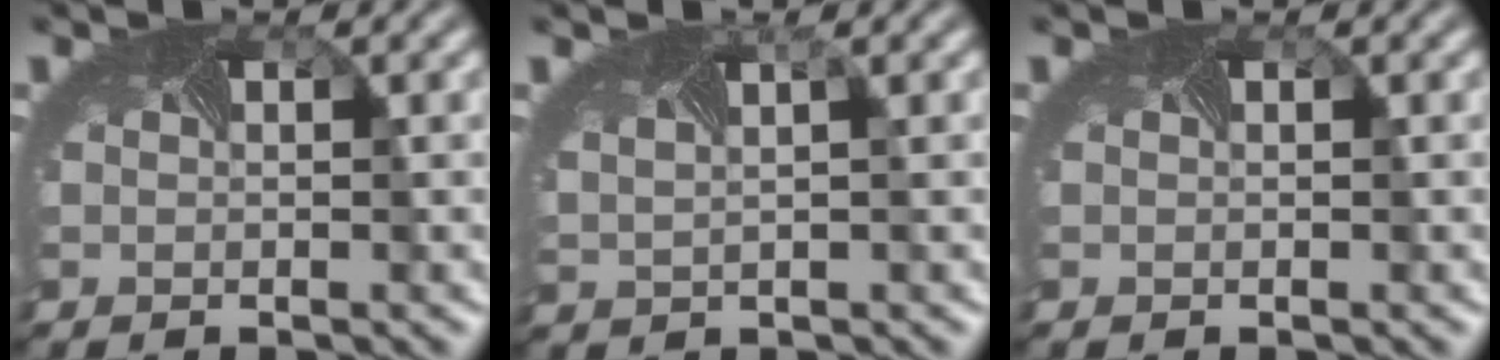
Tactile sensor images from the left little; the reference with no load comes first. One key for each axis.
{"total": 2.7, "fx": 1.9, "fy": 1.3, "fz": 1.3, "tx": -0.013, "ty": 0.016, "tz": 0.018}
{"total": 0.0}